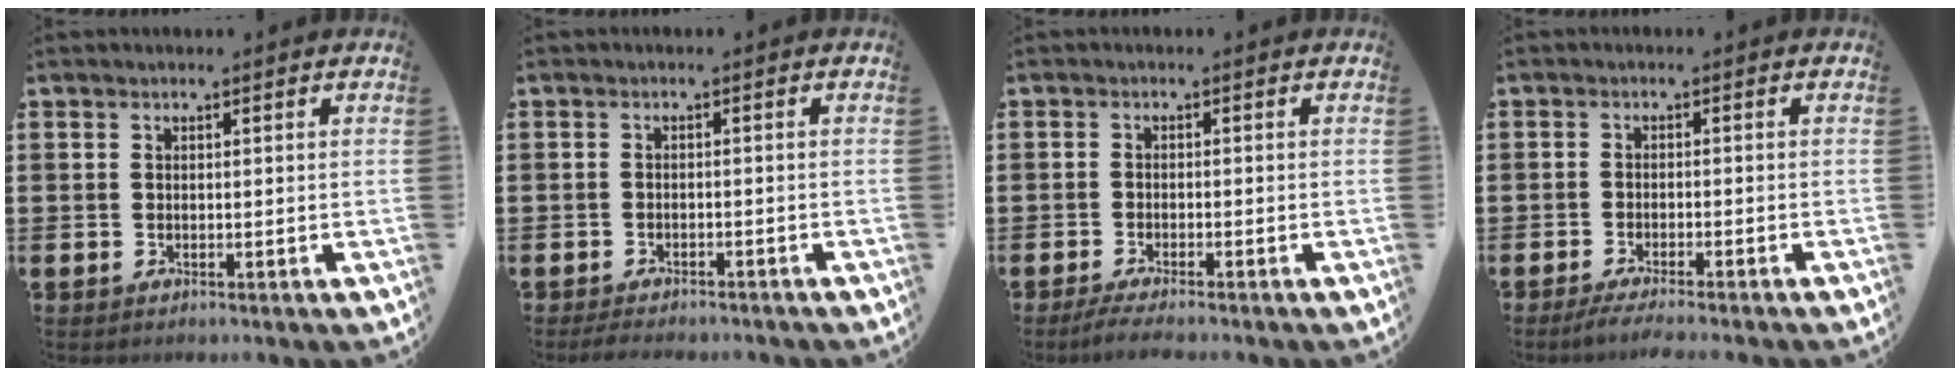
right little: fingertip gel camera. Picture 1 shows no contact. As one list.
[{"total": 1.1, "force": [-1.1, 0.1, 0.3], "torque": [-0.009, 0.002, -0.022]}, {"total": 1.6, "force": [-1.1, 0.1, 1.1], "torque": [-0.019, 0.001, -0.020]}, {"total": 1.9, "force": [-1.6, -0.1, 1.0], "torque": [-0.015, 0.002, -0.030]}]